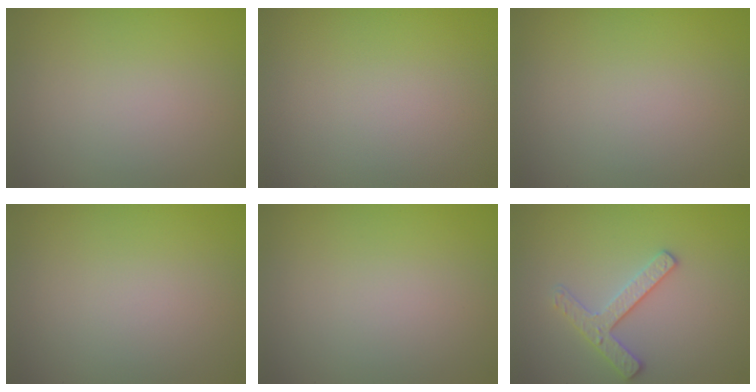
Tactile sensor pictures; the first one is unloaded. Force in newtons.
{"total": 0.0}
{"total": 0.0}
{"total": 0.0}
{"total": 0.0}
{"total": 2.5, "press": 2.5, "slide": 0.3}